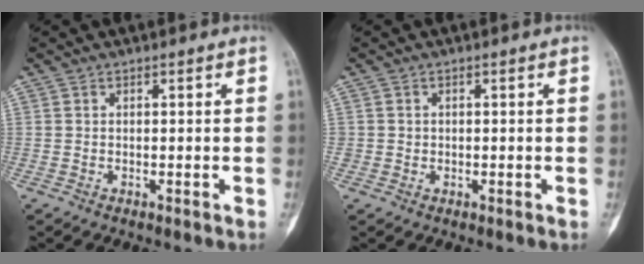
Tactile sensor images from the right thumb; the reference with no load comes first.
{"total": 0.8, "force": [0.1, 0.8, 0.0], "torque": [0.008, 0.005, 0.001]}